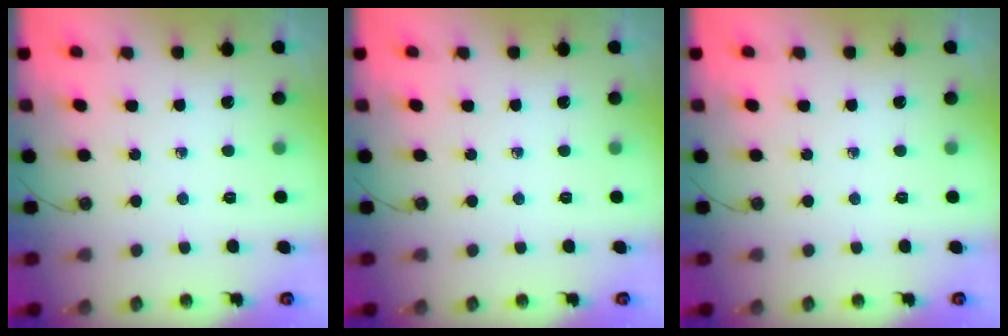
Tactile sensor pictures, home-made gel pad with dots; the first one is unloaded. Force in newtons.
{"total": 0.0}
{"total": 0.0}